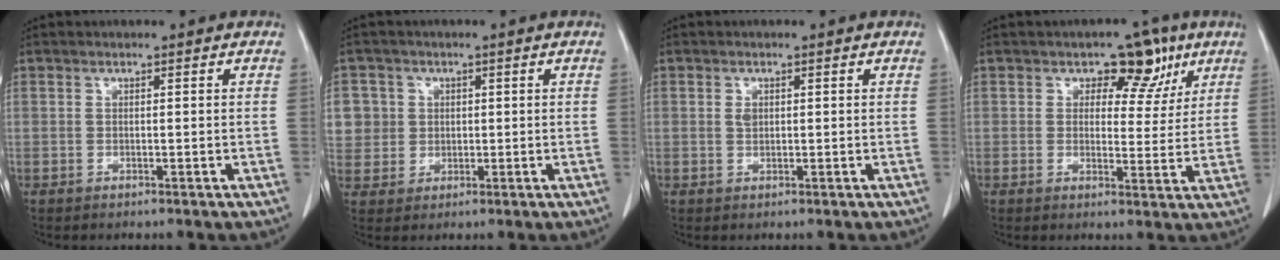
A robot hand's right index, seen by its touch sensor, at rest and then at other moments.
{"total": 7.4, "force": [1.9, 7.1, 0.8], "torque": [-0.021, 0.022, 0.048]}
{"total": 1.2, "force": [0.4, 0.8, 0.8], "torque": [-0.013, -0.002, 0.007]}
{"total": 6.9, "force": [3.7, 4.5, 3.7], "torque": [-0.026, 0.007, 0.046]}